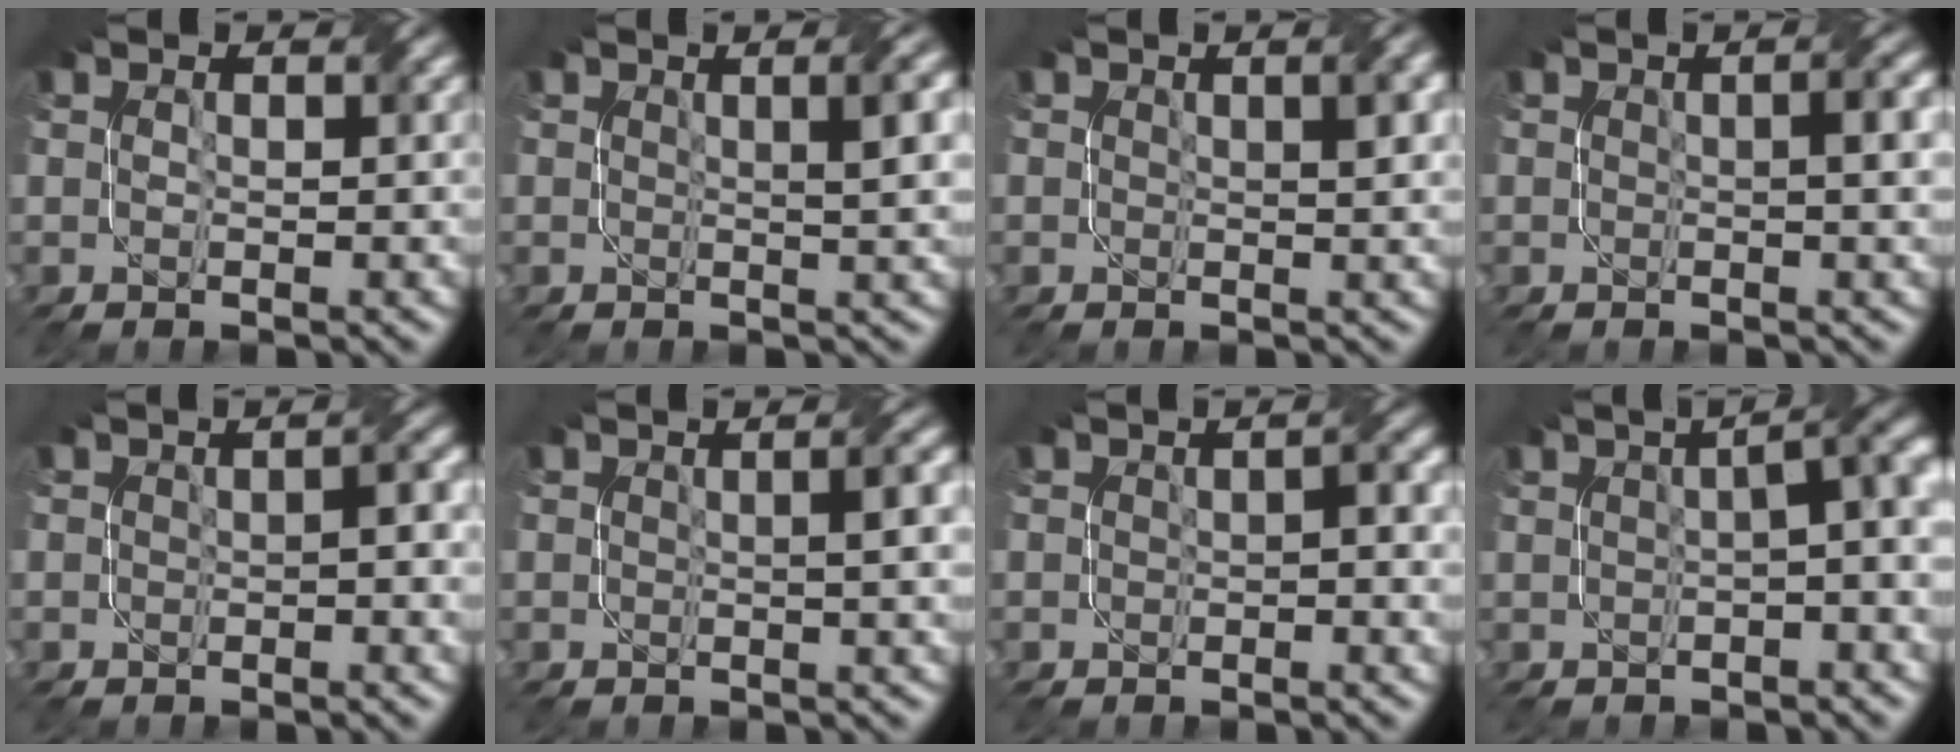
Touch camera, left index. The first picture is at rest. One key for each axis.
{"total": 2.7, "fx": 0.5, "fy": 0.7, "fz": 2.6, "tx": -0.022, "ty": 0.011, "tz": 0.008}
{"total": 1.4, "fx": 0.3, "fy": 0.3, "fz": 1.3, "tx": -0.011, "ty": 0.006, "tz": 0.005}
{"total": 2.1, "fx": 0.0, "fy": 0.5, "fz": 2.0, "tx": -0.022, "ty": 0.009, "tz": 0.001}
{"total": 1.9, "fx": -0.7, "fy": 0.7, "fz": 1.6, "tx": -0.017, "ty": 0.010, "tz": -0.007}
{"total": 1.8, "fx": 0.0, "fy": 0.3, "fz": 1.8, "tx": -0.017, "ty": 0.010, "tz": 0.000}
{"total": 1.7, "fx": -0.6, "fy": 0.7, "fz": 1.5, "tx": -0.015, "ty": 0.007, "tz": -0.005}
{"total": 6.9, "fx": 0.6, "fy": 2.8, "fz": 6.3, "tx": -0.017, "ty": 0.037, "tz": -0.004}